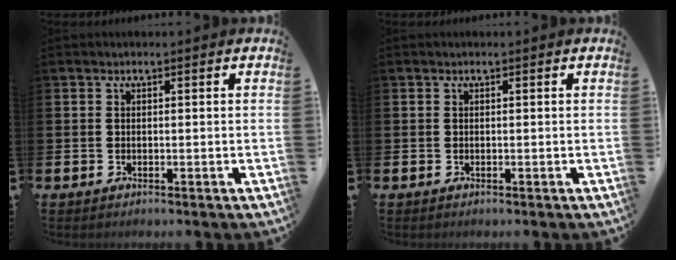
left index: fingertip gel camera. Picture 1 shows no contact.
{"total": 0.0}